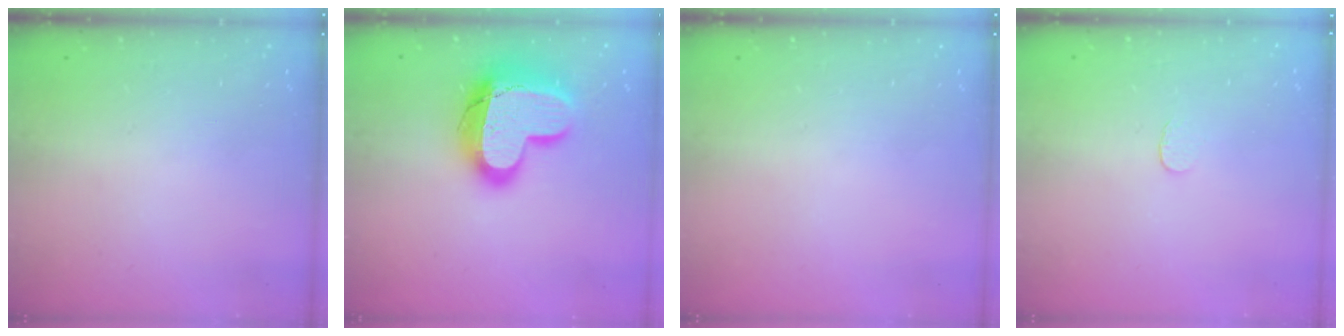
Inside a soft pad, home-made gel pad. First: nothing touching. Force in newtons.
{"total": 20.3, "press": 20.3, "slide": 1.5}
{"total": 0.0}
{"total": 2.6, "press": 2.6, "slide": 0.2}